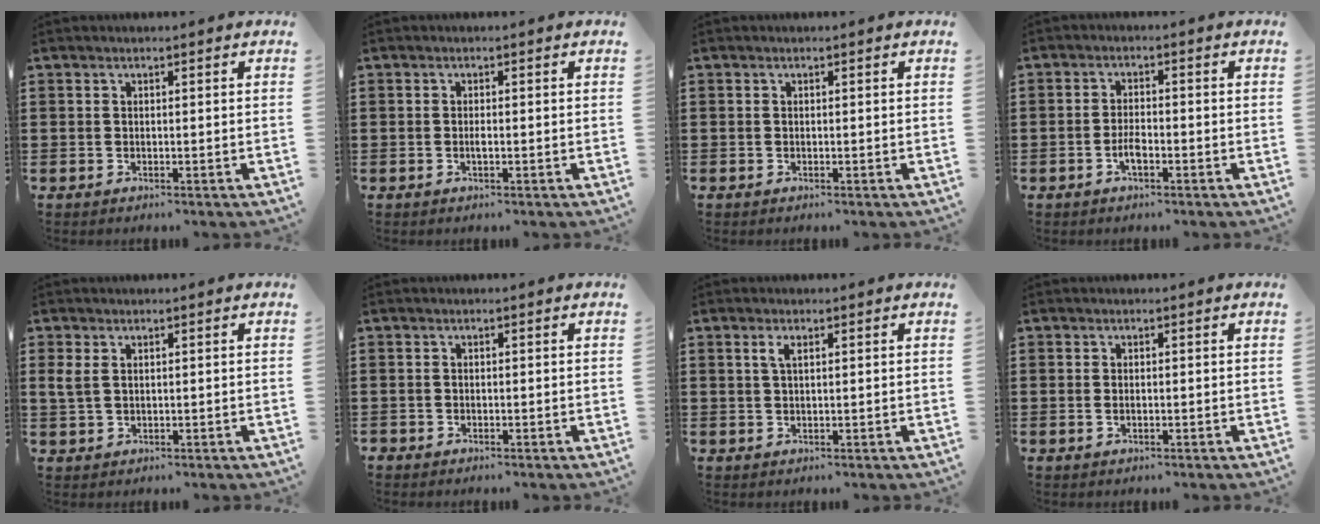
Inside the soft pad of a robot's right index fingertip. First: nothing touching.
{"total": 0.8, "force": [-0.3, 0.2, 0.8], "torque": [-0.022, -0.006, -0.006]}
{"total": 0.0}
{"total": 3.0, "force": [-1.3, 1.2, 2.4], "torque": [-0.059, 0.000, -0.028]}
{"total": 2.2, "force": [0.7, 1.3, 1.7], "torque": [-0.046, 0.001, 0.011]}
{"total": 0.6, "force": [-0.5, 0.2, 0.0], "torque": [0.000, 0.001, -0.012]}
{"total": 1.9, "force": [0.8, 0.7, 1.6], "torque": [-0.035, 0.005, 0.012]}
{"total": 0.7, "force": [-0.1, 0.3, 0.6], "torque": [-0.013, 0.000, -0.003]}